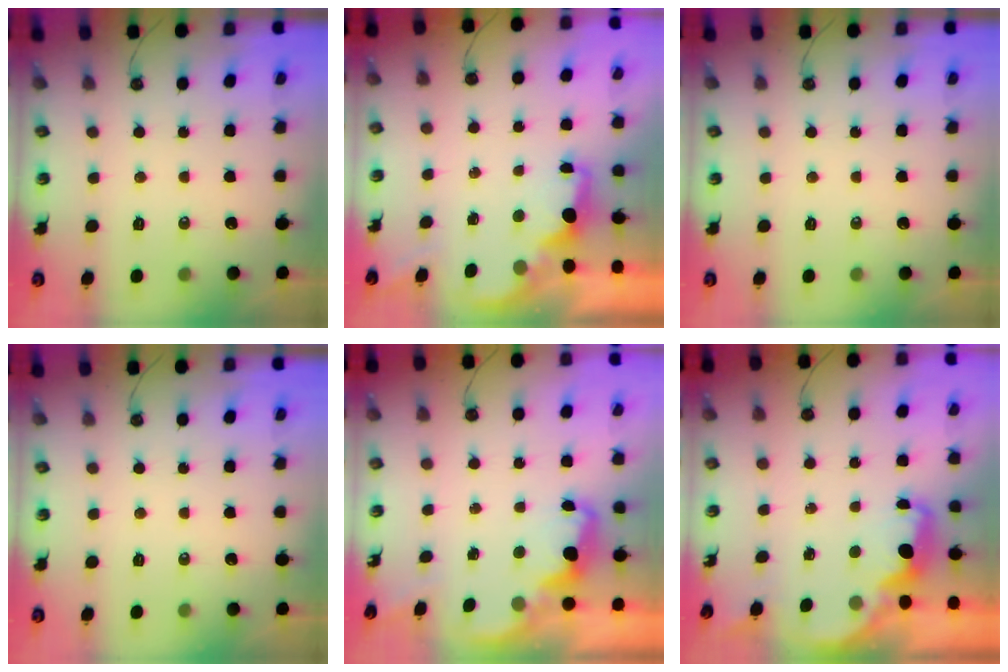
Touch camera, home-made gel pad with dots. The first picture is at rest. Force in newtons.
{"total": 1.7, "press": 1.5, "slide": 0.8}
{"total": 0.0}
{"total": 0.0}
{"total": 2.5, "press": 2.5, "slide": 0.5}
{"total": 2.2, "press": 2.1, "slide": 0.8}